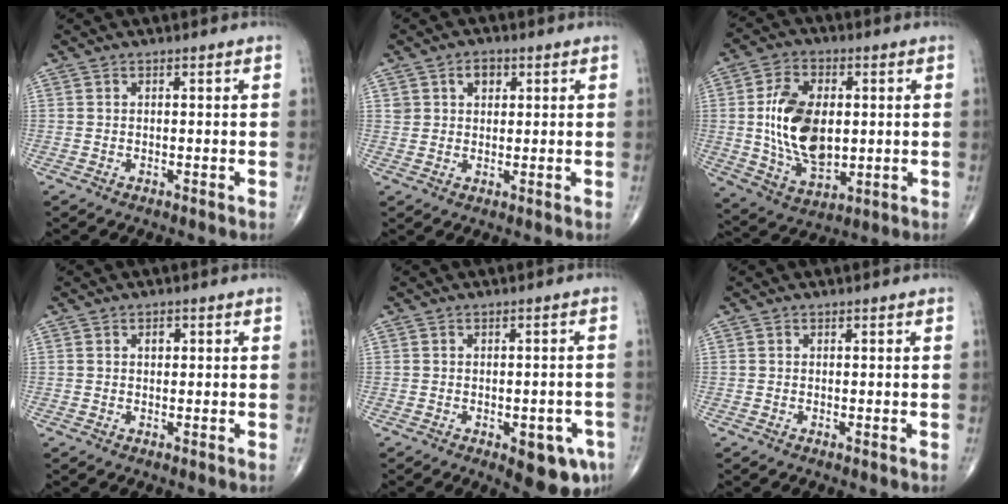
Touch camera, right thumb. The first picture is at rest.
{"total": 3.8, "force": [1.6, 2.8, 1.9], "torque": [-0.012, -0.005, 0.027]}
{"total": 15.7, "force": [1.0, 9.5, 12.5], "torque": [-0.210, -0.008, 0.027]}
{"total": 1.3, "force": [0.4, 0.9, 0.8], "torque": [-0.009, 0.000, 0.005]}
{"total": 8.5, "force": [-3.9, 3.6, 6.7], "torque": [-0.060, 0.008, -0.041]}
{"total": 0.0}